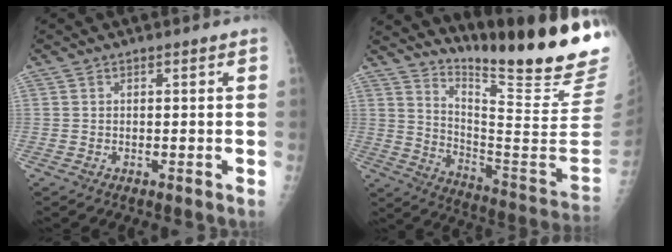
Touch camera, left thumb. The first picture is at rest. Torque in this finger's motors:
{"motor_torque": [1.11, -0.65, 1.38, -1.38, 0.07]}